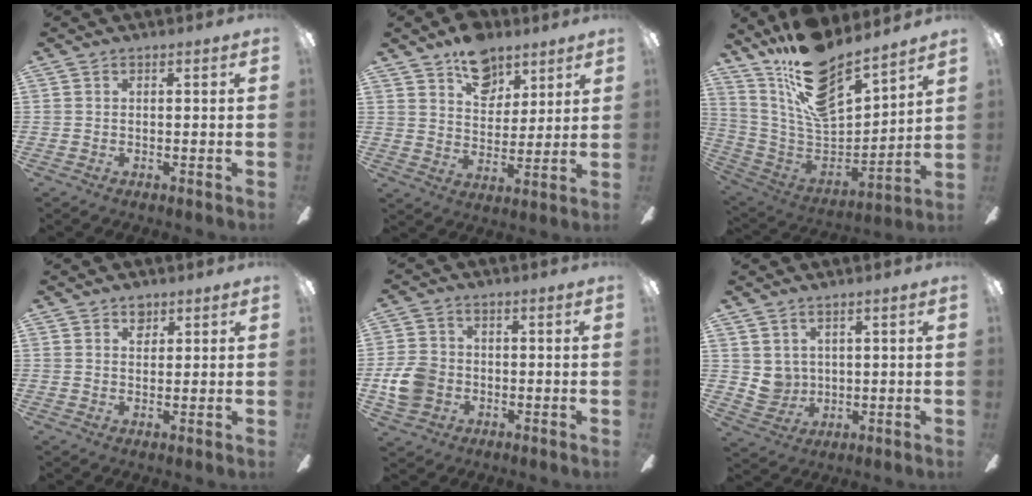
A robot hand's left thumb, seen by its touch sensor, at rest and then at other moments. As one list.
[{"total": 11.7, "force": [8.1, 7.2, 4.5], "torque": [-0.054, -0.041, 0.146]}, {"total": 19.2, "force": [14.6, 7.1, 10.2], "torque": [-0.194, -0.104, 0.262]}, {"total": 3.1, "force": [1.9, 2.0, 1.3], "torque": [-0.004, -0.007, 0.031]}, {"total": 8.2, "force": [-1.6, 6.8, 4.3], "torque": [-0.099, 0.016, -0.030]}, {"total": 5.0, "force": [2.7, 4.2, 0.9], "torque": [-0.026, -0.008, 0.054]}]